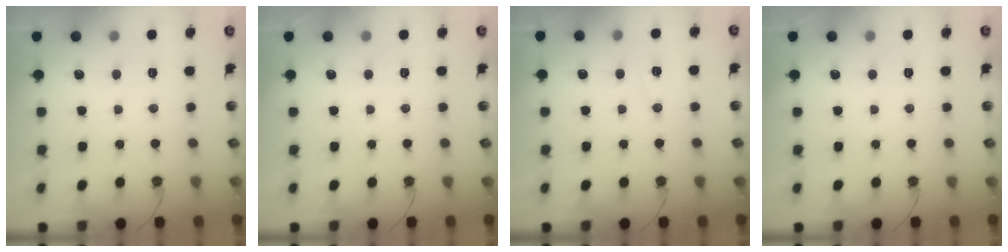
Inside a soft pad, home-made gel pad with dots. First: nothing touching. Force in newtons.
{"total": 0.0}
{"total": 6.3, "press": 4.4, "slide": 4.5}
{"total": 0.0}